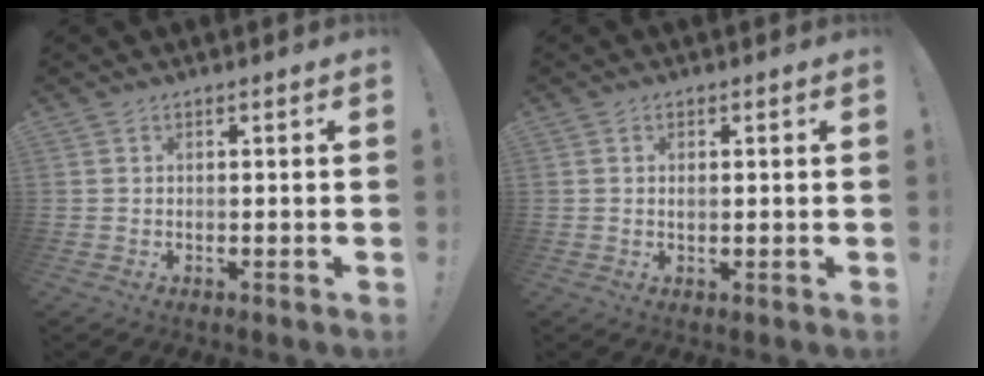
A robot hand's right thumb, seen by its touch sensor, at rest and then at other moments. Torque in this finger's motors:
{"motor_torque": [-0.04, 0.41, 0.03, 0.05, -0.05]}